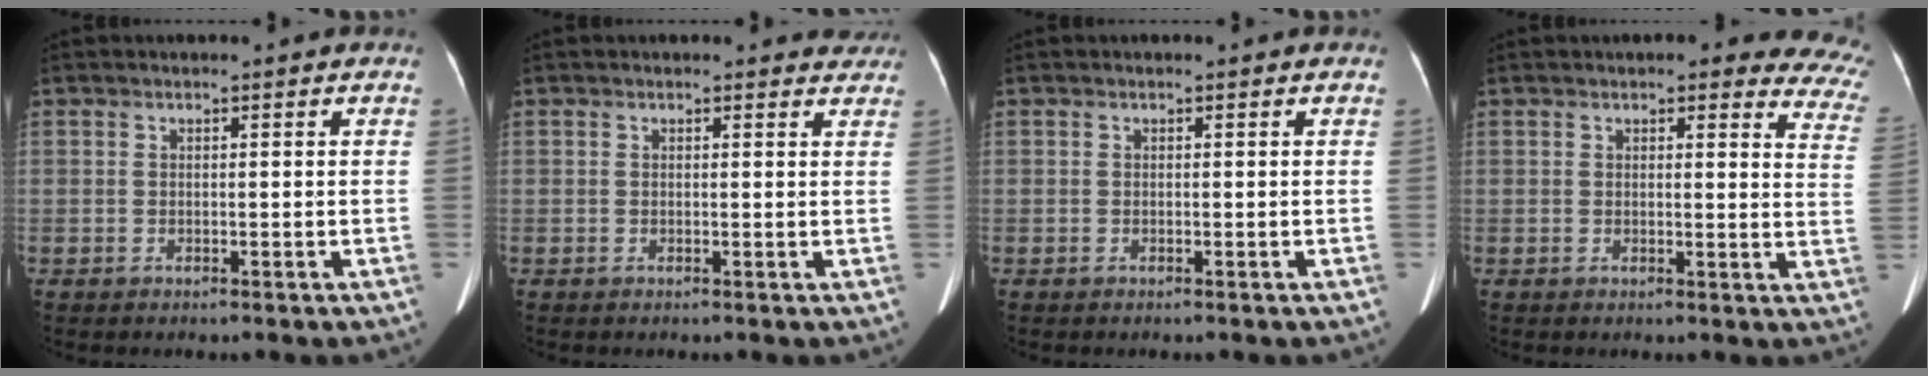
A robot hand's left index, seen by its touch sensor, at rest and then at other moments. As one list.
[{"total": 3.1, "force": [2.8, 1.2, 0.0], "torque": [0.011, -0.011, 0.006]}, {"total": 0.0}, {"total": 14.6, "force": [12.7, 3.5, 6.3], "torque": [-0.032, -0.032, 0.107]}]